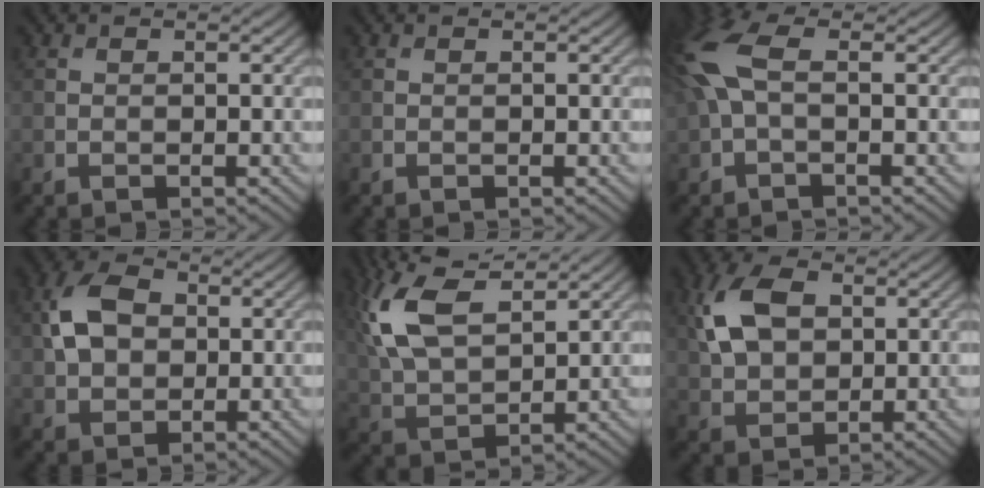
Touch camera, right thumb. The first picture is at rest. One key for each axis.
{"total": 0.0}
{"total": 7.1, "fx": 1.0, "fy": 3.2, "fz": 6.3, "tx": -0.171, "ty": 0.018, "tz": 0.009}
{"total": 7.0, "fx": 1.1, "fy": 5.0, "fz": 4.8, "tx": -0.109, "ty": 0.013, "tz": 0.014}
{"total": 12.1, "fx": 5.9, "fy": 5.3, "fz": 9.1, "tx": -0.231, "ty": 0.016, "tz": 0.119}
{"total": 8.7, "fx": 2.3, "fy": 5.6, "fz": 6.3, "tx": -0.162, "ty": 0.017, "tz": 0.040}